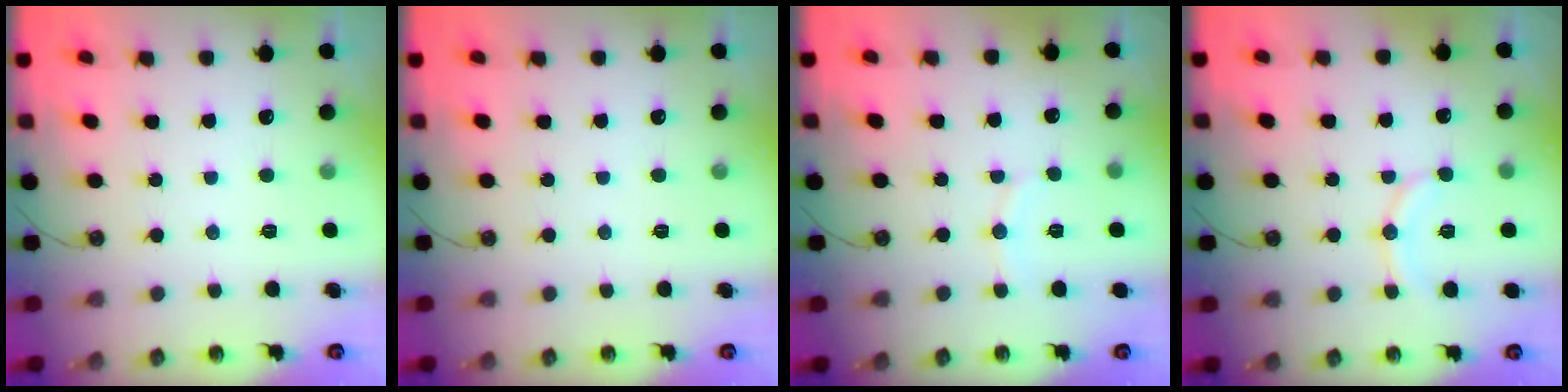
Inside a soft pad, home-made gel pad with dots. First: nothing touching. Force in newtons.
{"total": 0.0}
{"total": 6.3, "press": 6.2, "slide": 1.3}
{"total": 9.7, "press": 9.3, "slide": 2.9}